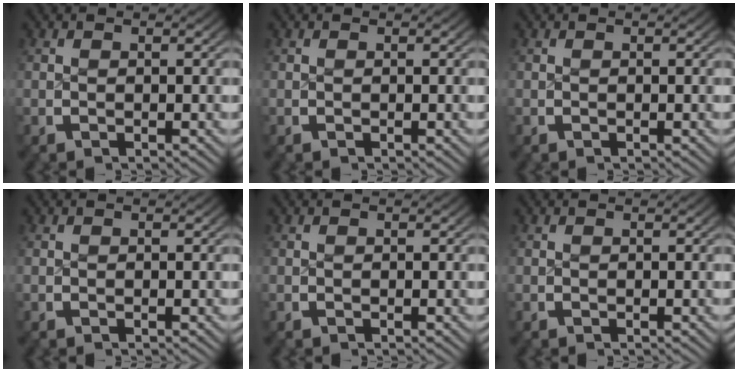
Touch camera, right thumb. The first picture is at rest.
{"total": 0.0}
{"total": 0.0}
{"total": 0.0}
{"total": 0.0}
{"total": 0.0}